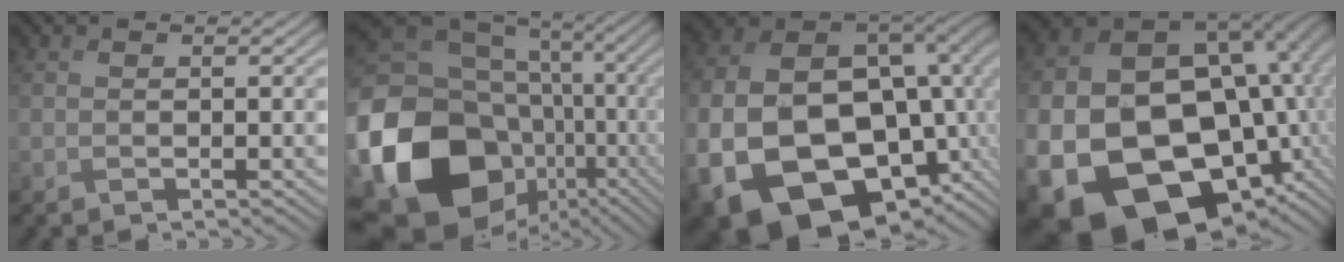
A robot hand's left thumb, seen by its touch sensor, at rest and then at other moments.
{"total": 23.3, "force": [-5.6, 18.8, 12.6], "torque": [-0.327, -0.043, -0.099]}
{"total": 22.5, "force": [-5.1, 15.9, 15.1], "torque": [-0.352, -0.035, -0.058]}
{"total": 24.9, "force": [-6.8, 19.4, 14.1], "torque": [-0.287, -0.068, -0.111]}